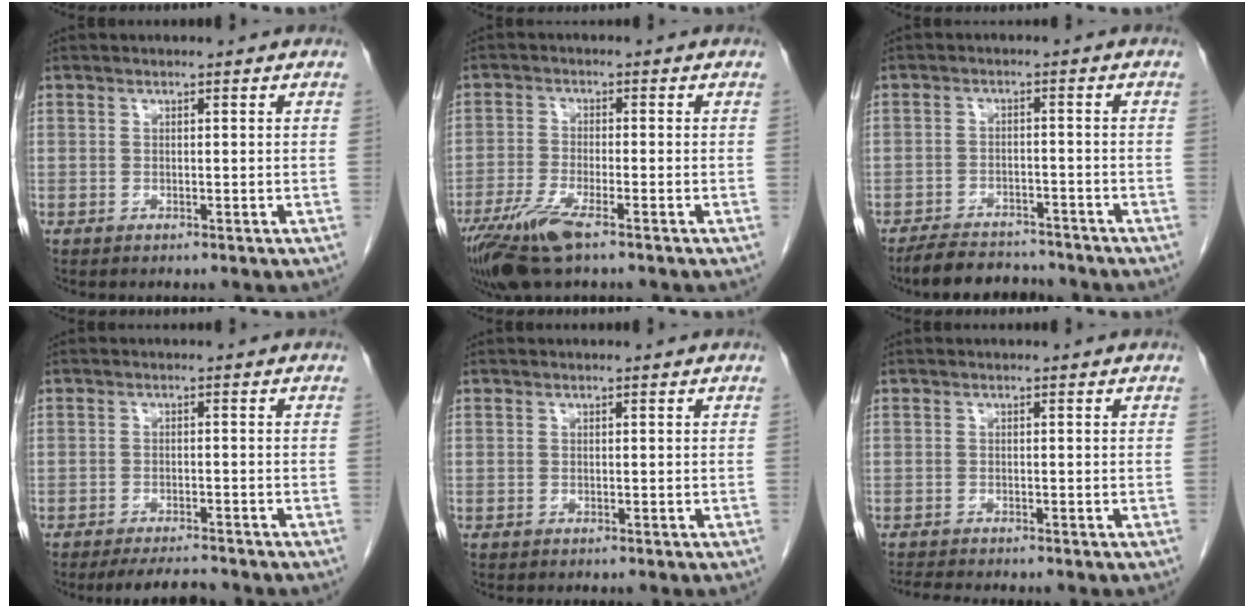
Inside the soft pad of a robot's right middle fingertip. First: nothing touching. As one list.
[{"total": 8.0, "force": [-5.1, 1.3, 6.0], "torque": [-0.124, -0.019, -0.092]}, {"total": 7.6, "force": [-7.1, 2.0, 1.9], "torque": [-0.030, -0.004, -0.109]}, {"total": 4.6, "force": [-4.3, 0.4, 1.5], "torque": [-0.025, -0.014, -0.071]}, {"total": 0.0}, {"total": 2.4, "force": [-2.3, -0.2, 0.7], "torque": [-0.015, -0.011, -0.040]}]